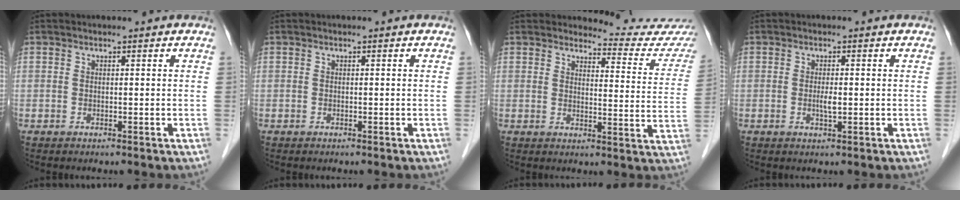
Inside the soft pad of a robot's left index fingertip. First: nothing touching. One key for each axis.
{"total": 0.0}
{"total": 11.8, "fx": 11.8, "fy": 0.1, "fz": 0.5, "tx": 0.008, "ty": -0.091, "tz": 0.115}
{"total": 1.6, "fx": -0.3, "fy": 0.3, "fz": 1.6, "tx": -0.032, "ty": -0.004, "tz": -0.005}